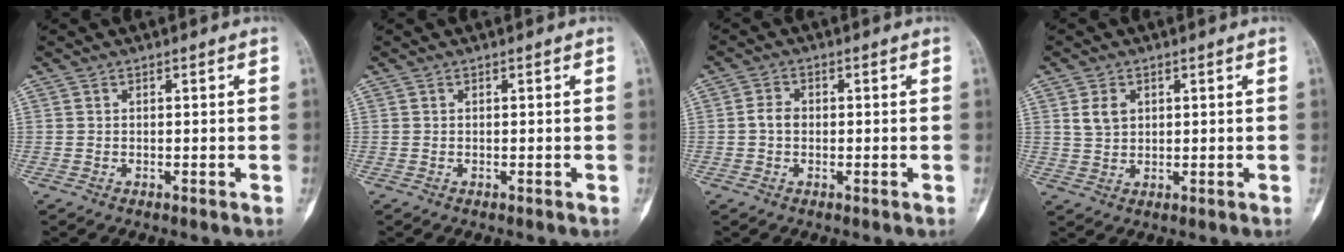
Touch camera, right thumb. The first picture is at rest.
{"total": 0.0}
{"total": 2.6, "force": [-0.2, 2.0, 1.6], "torque": [-0.026, 0.009, -0.009]}
{"total": 3.8, "force": [1.3, 2.8, 2.2], "torque": [-0.031, -0.004, 0.030]}